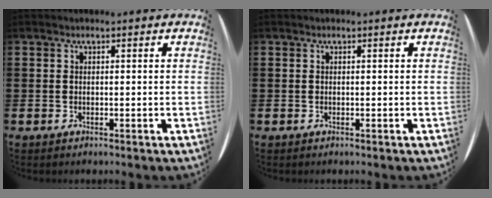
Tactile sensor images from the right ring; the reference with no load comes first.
{"total": 0.0}